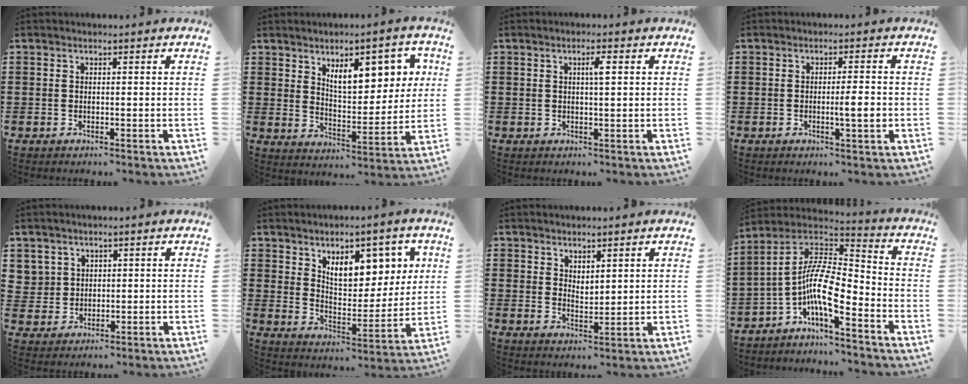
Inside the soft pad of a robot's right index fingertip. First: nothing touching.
{"total": 9.4, "force": [4.8, 4.2, 6.8], "torque": [-0.108, -0.010, 0.077]}
{"total": 2.2, "force": [0.6, 0.3, 2.1], "torque": [-0.042, 0.004, 0.007]}
{"total": 3.7, "force": [-0.6, 0.3, 3.7], "torque": [-0.061, -0.004, -0.012]}
{"total": 3.1, "force": [1.5, 2.7, 0.2], "torque": [-0.019, 0.011, 0.030]}
{"total": 9.0, "force": [4.7, 5.0, 5.9], "torque": [-0.105, -0.011, 0.080]}
{"total": 2.2, "force": [2.1, 0.6, 0.0], "torque": [-0.005, 0.001, 0.041]}
{"total": 10.5, "force": [-3.6, 3.3, 9.2], "torque": [-0.204, -0.021, -0.078]}